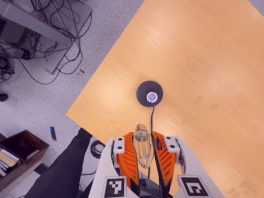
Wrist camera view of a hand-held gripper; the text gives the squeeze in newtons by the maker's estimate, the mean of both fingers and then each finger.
{"total": 21.8, "left": 24.5, "right": 19.1}